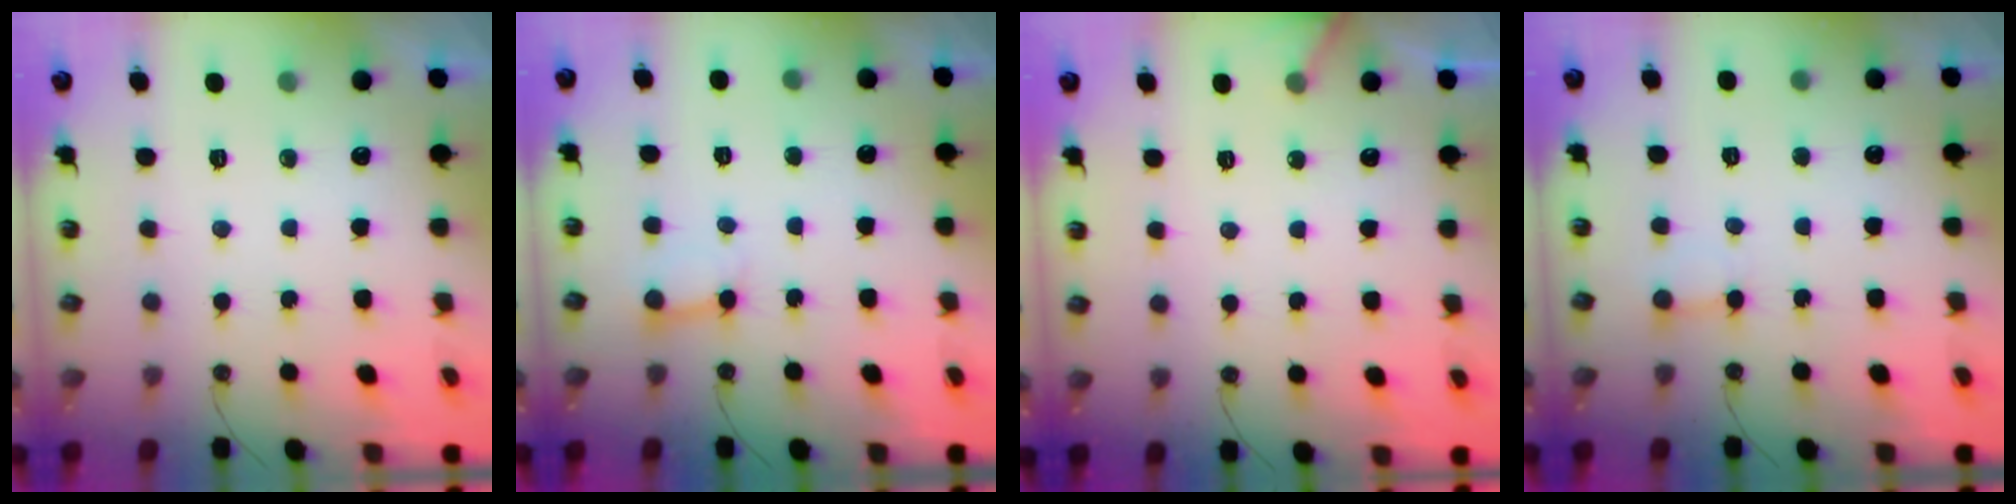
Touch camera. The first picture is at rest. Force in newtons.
{"total": 2.8, "press": 2.8, "slide": 0.5}
{"total": 2.7, "press": 2.7, "slide": 0.2}
{"total": 2.4, "press": 2.4, "slide": 0.1}